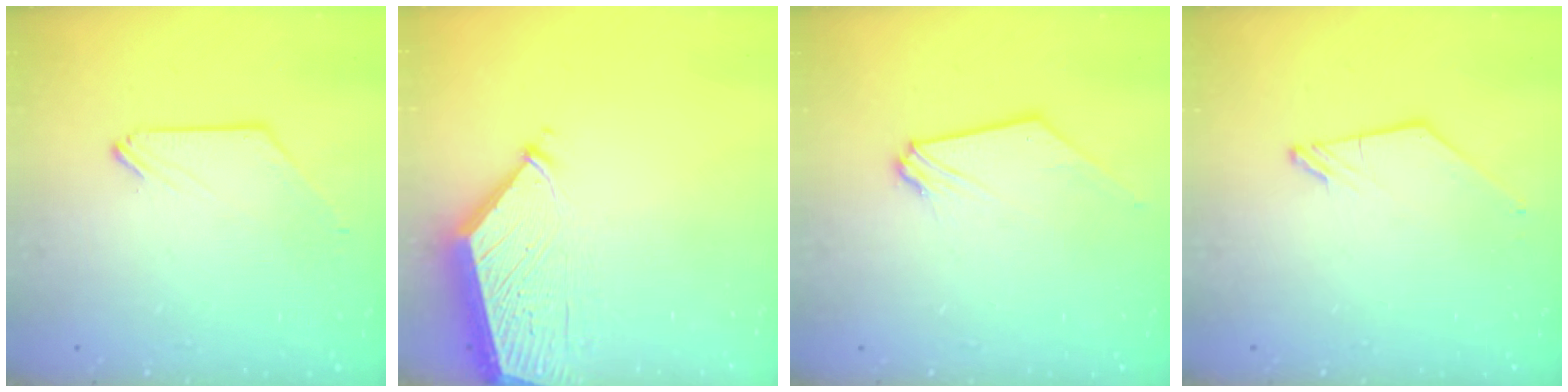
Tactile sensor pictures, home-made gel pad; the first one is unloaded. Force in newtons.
{"total": 4.8, "press": 4.7, "slide": 0.6}
{"total": 0.9, "press": 0.8, "slide": 0.2}
{"total": 0.7, "press": 0.7, "slide": 0.2}